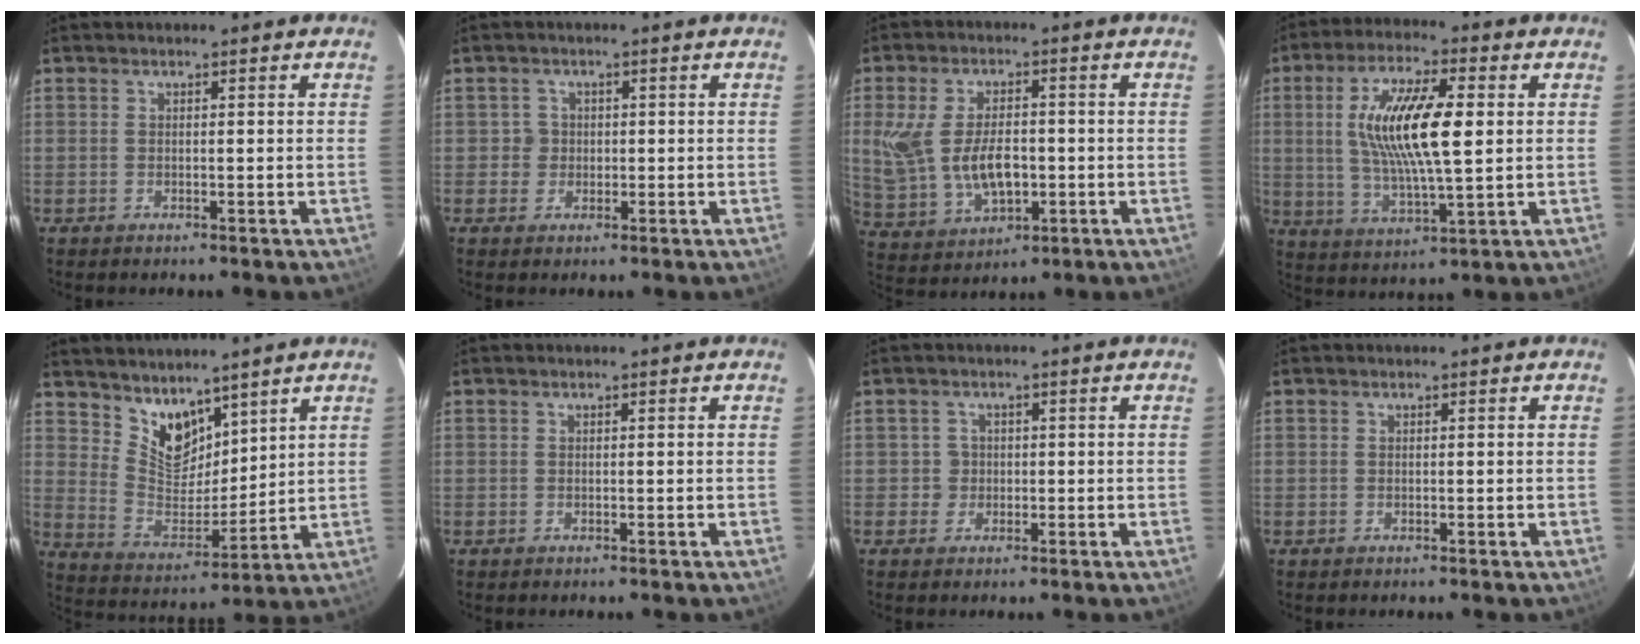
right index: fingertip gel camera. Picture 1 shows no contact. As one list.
[{"total": 2.5, "force": [-0.1, 2.5, 0.0], "torque": [0.007, 0.012, 0.000]}, {"total": 13.0, "force": [-0.6, 7.4, 10.6], "torque": [-0.225, -0.005, 0.010]}, {"total": 15.0, "force": [2.2, 4.3, 14.1], "torque": [-0.268, 0.005, 0.044]}, {"total": 10.0, "force": [7.6, 5.2, 3.9], "torque": [-0.068, -0.001, 0.156]}, {"total": 0.0}, {"total": 2.2, "force": [-0.2, 2.2, -0.1], "torque": [0.008, 0.011, -0.001]}, {"total": 0.0}]